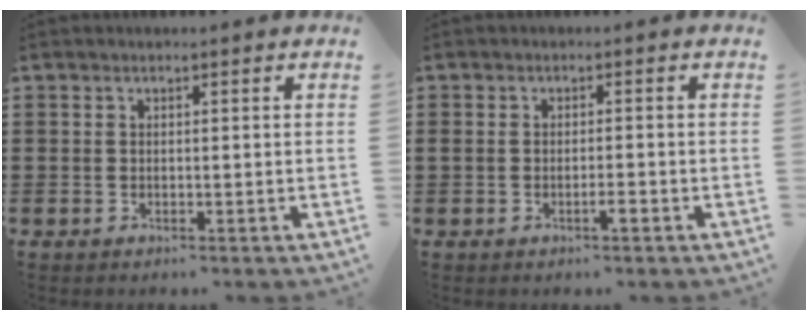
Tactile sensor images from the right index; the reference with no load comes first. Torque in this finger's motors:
{"motor_torque": [0.84, -0.29, 0.12, 0.06]}